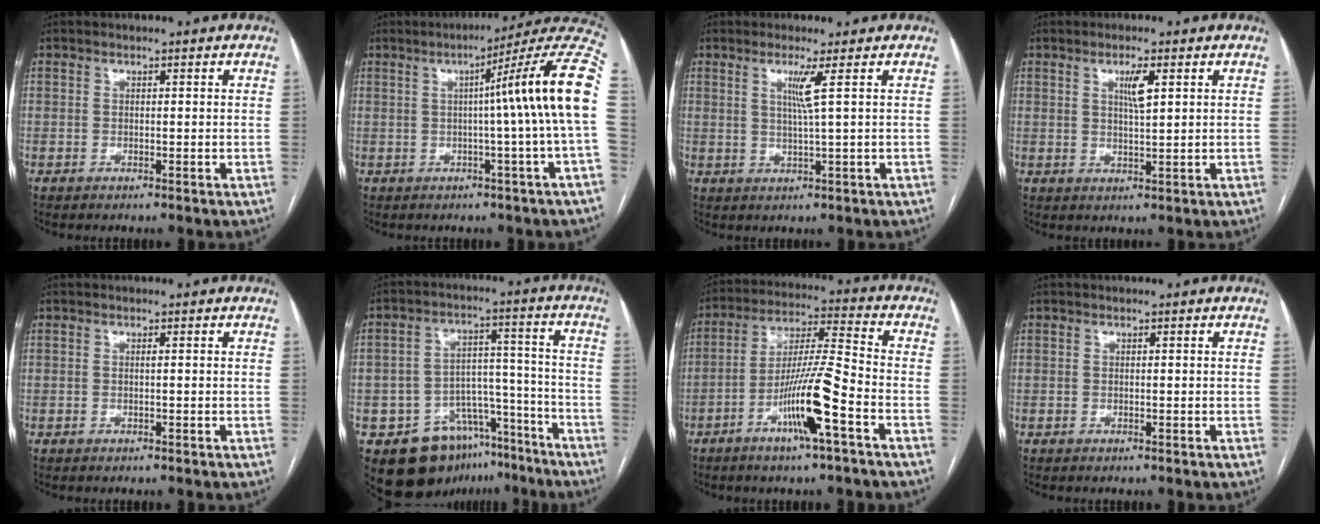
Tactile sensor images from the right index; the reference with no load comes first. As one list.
[{"total": 14.5, "force": [0.8, -2.3, 14.3], "torque": [-0.172, 0.021, 0.002]}, {"total": 3.3, "force": [1.2, -1.1, 2.9], "torque": [-0.059, -0.006, 0.025]}, {"total": 3.4, "force": [1.4, 0.3, 3.1], "torque": [-0.055, -0.003, 0.023]}, {"total": 0.0}, {"total": 16.1, "force": [-11.0, 10.2, 5.6], "torque": [-0.073, 0.067, -0.152]}, {"total": 12.0, "force": [-5.3, 0.0, 10.7], "torque": [-0.203, 0.000, -0.099]}, {"total": 0.0}]